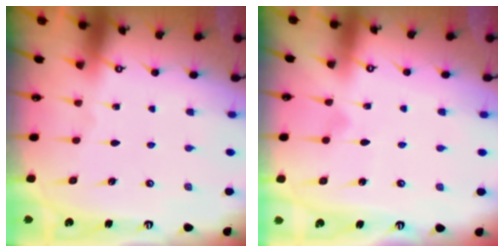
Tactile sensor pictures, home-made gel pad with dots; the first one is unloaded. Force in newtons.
{"total": 5.9, "press": 5.9, "slide": 0.4}